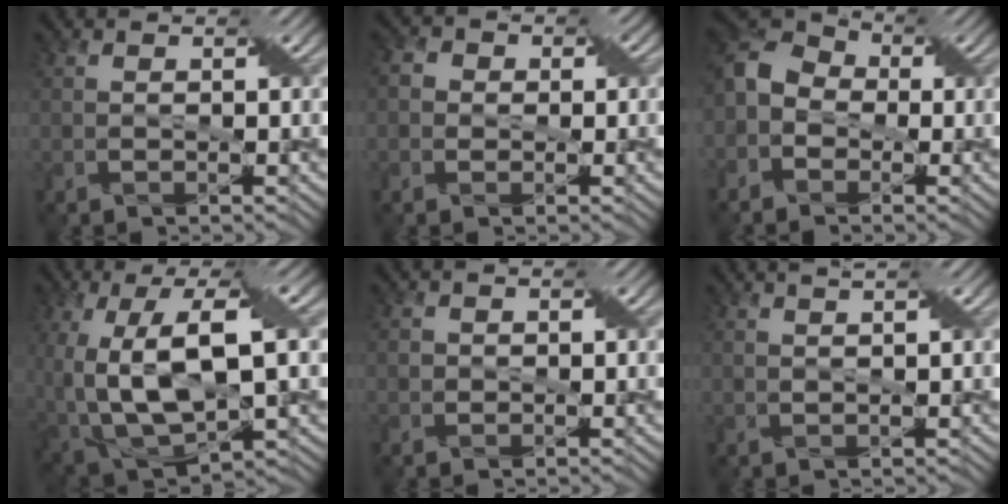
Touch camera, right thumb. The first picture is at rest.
{"total": 3.6, "force": [0.2, 3.3, 1.3], "torque": [-0.022, 0.012, -0.020]}
{"total": 6.6, "force": [-1.5, 5.4, 3.5], "torque": [-0.096, 0.009, -0.048]}
{"total": 16.0, "force": [0.9, 8.1, 13.7], "torque": [-0.285, -0.017, 0.037]}
{"total": 0.9, "force": [0.1, 0.9, 0.1], "torque": [-0.008, -0.002, 0.000]}
{"total": 2.6, "force": [1.8, 0.5, 1.8], "torque": [-0.025, 0.008, 0.016]}